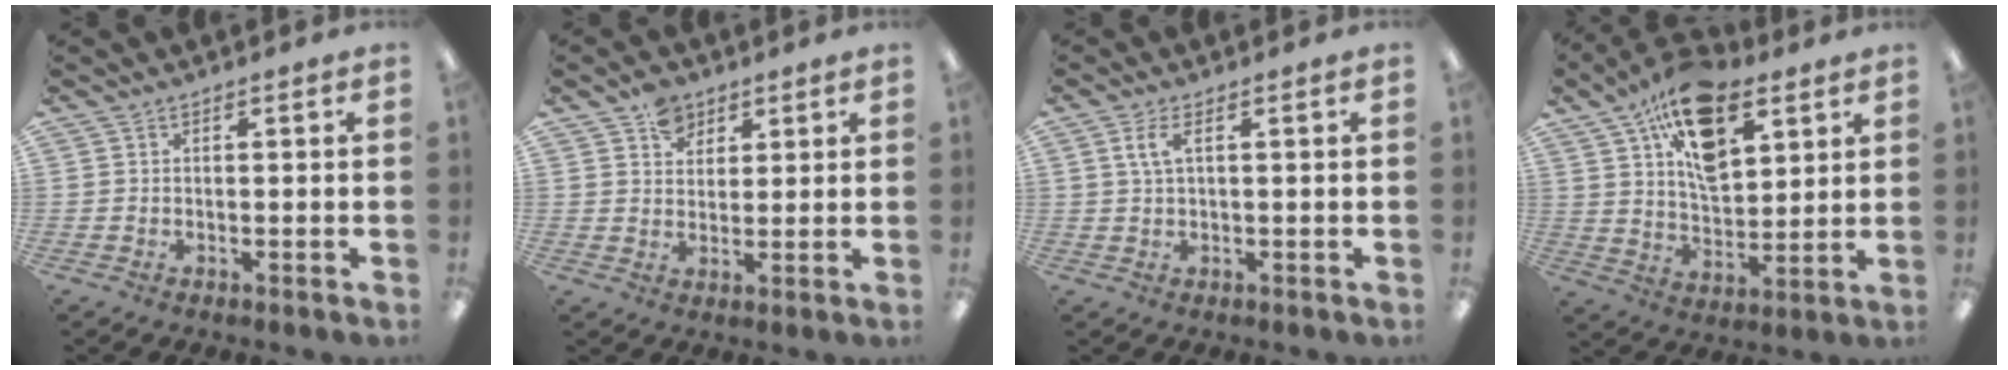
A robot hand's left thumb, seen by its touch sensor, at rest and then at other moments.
{"total": 5.8, "force": [3.8, 4.0, 1.8], "torque": [-0.025, -0.008, 0.069]}
{"total": 3.6, "force": [1.3, 1.1, 3.2], "torque": [-0.067, 0.003, 0.021]}
{"total": 17.0, "force": [9.8, 8.8, 10.7], "torque": [-0.177, -0.039, 0.176]}